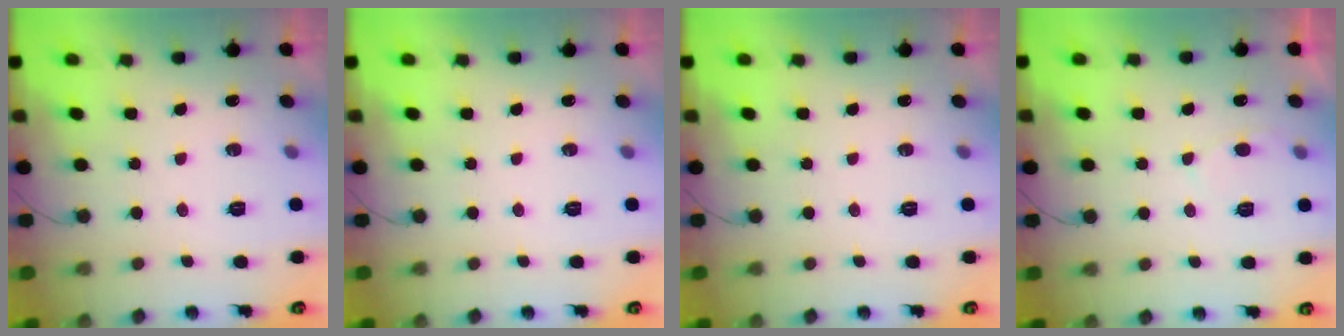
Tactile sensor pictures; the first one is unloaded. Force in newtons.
{"total": 0.0}
{"total": 0.0}
{"total": 2.8, "press": 2.7, "slide": 0.3}